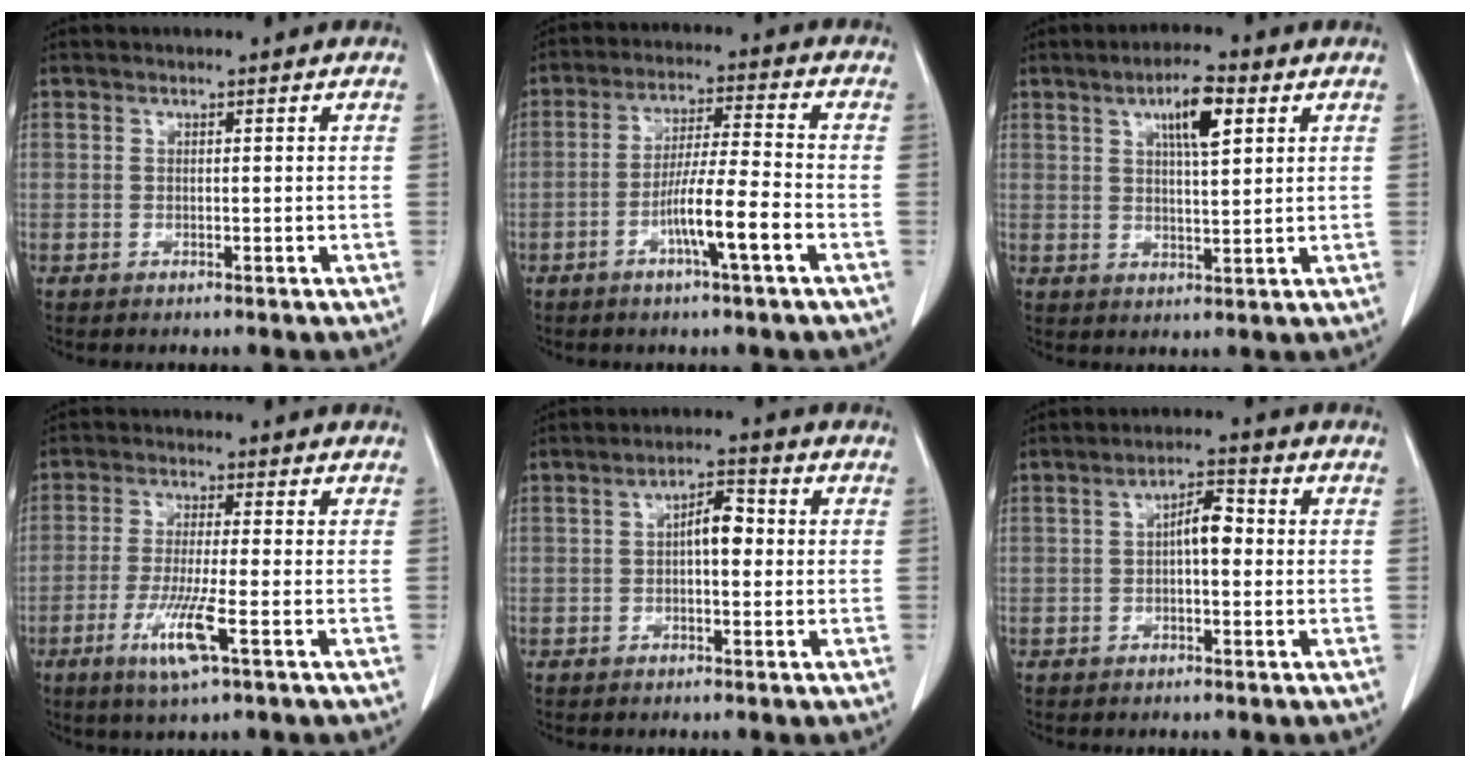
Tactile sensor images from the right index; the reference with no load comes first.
{"total": 8.5, "force": [-3.6, -0.2, 7.7], "torque": [-0.140, 0.000, -0.066]}
{"total": 6.8, "force": [3.1, 1.3, 5.9], "torque": [-0.101, 0.004, 0.050]}
{"total": 7.3, "force": [-3.0, -0.1, 6.7], "torque": [-0.132, -0.020, -0.057]}
{"total": 4.4, "force": [0.2, 1.6, 4.1], "torque": [-0.067, 0.015, 0.002]}
{"total": 4.3, "force": [0.1, 1.5, 4.0], "torque": [-0.067, 0.016, -0.001]}